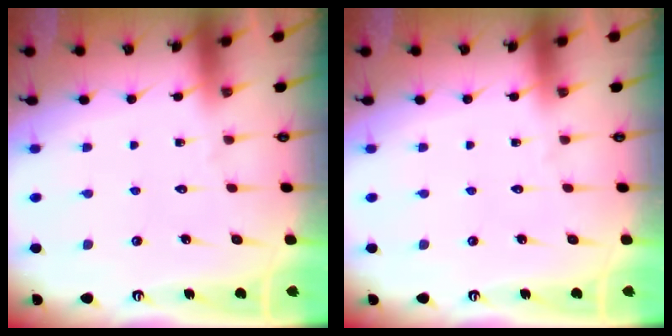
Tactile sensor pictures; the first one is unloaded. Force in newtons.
{"total": 0.0}